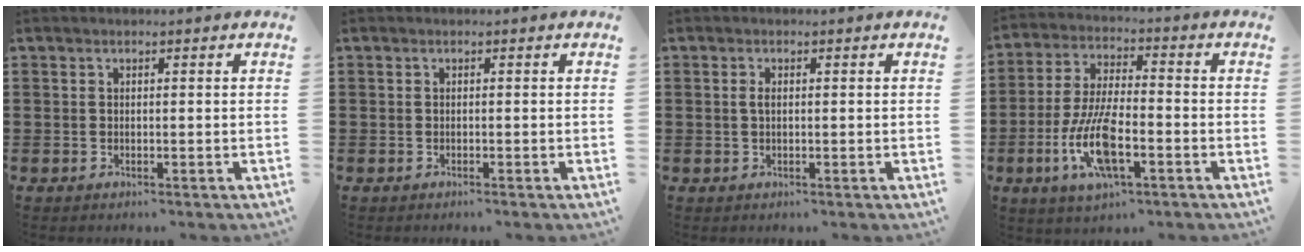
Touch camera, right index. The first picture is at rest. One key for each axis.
{"total": 0.0}
{"total": 1.2, "fx": 0.1, "fy": 0.5, "fz": 1.1, "tx": -0.024, "ty": 0.003, "tz": 0.000}
{"total": 11.1, "fx": -4.0, "fy": 3.8, "fz": 9.6, "tx": -0.212, "ty": -0.009, "tz": -0.076}